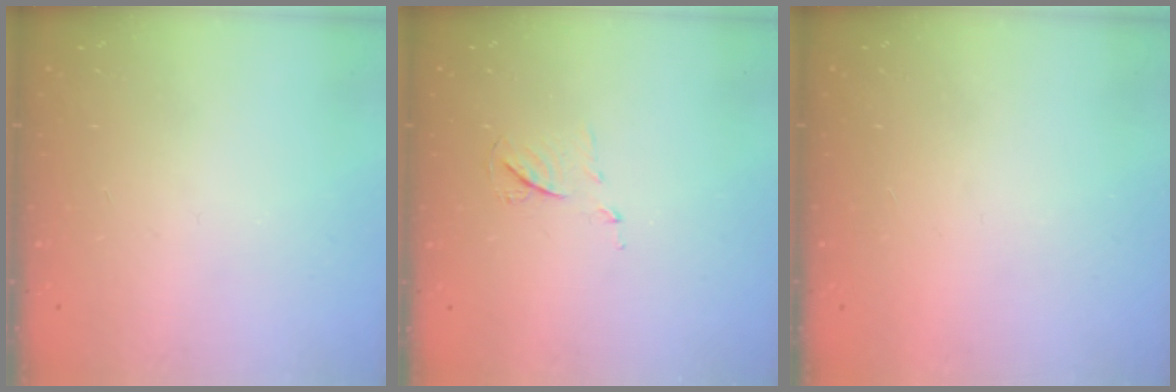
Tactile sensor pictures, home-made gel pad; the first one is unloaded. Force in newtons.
{"total": 6.1, "press": 6.0, "slide": 0.7}
{"total": 1.5, "press": 1.5, "slide": 0.1}